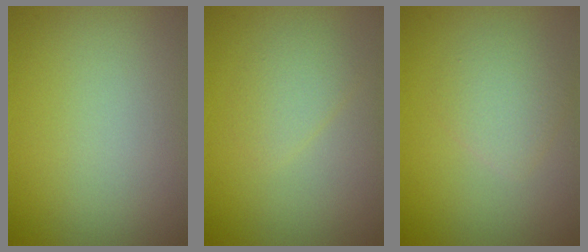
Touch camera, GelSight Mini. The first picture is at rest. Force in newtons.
{"total": 1.8, "press": 1.8, "slide": 0.1}
{"total": 2.3, "press": 2.3, "slide": 0.1}